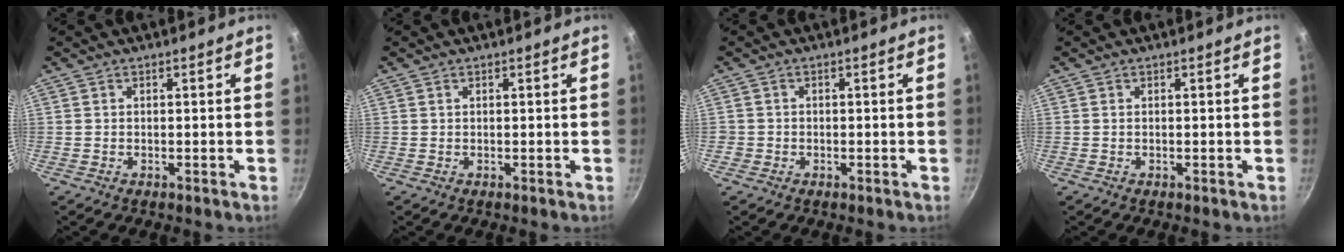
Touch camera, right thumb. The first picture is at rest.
{"total": 0.0}
{"total": 1.3, "force": [-0.5, 1.2, 0.2], "torque": [-0.002, 0.003, -0.008]}
{"total": 0.0}